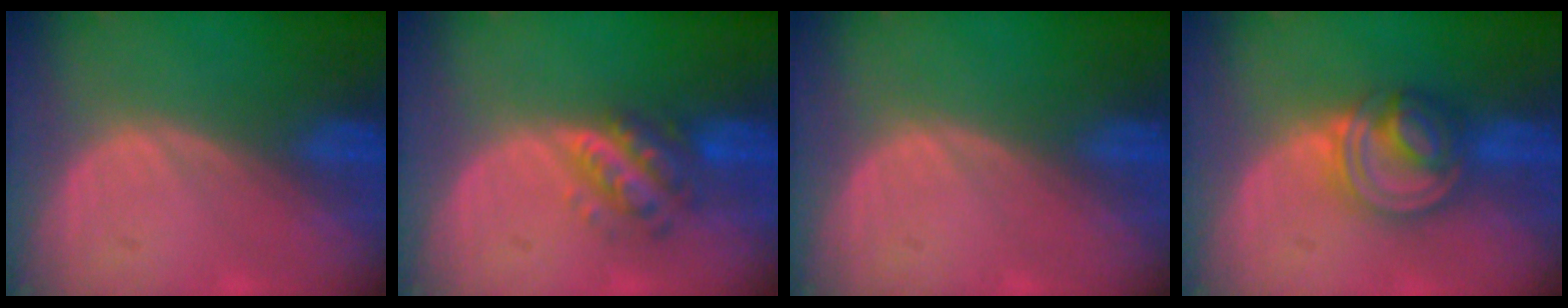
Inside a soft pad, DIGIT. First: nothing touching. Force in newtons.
{"total": 5.8, "press": 5.3, "slide": 2.4}
{"total": 0.0}
{"total": 7.4, "press": 6.5, "slide": 3.5}